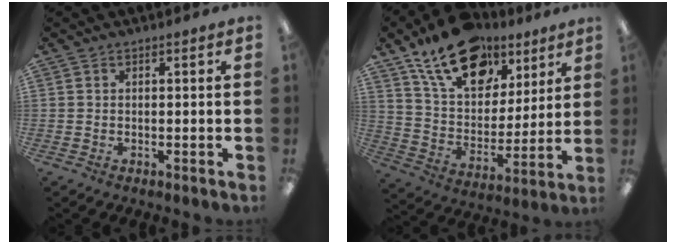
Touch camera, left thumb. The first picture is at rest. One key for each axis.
{"total": 19.6, "fx": 13.0, "fy": 10.8, "fz": 9.8, "tx": -0.167, "ty": -0.065, "tz": 0.233}